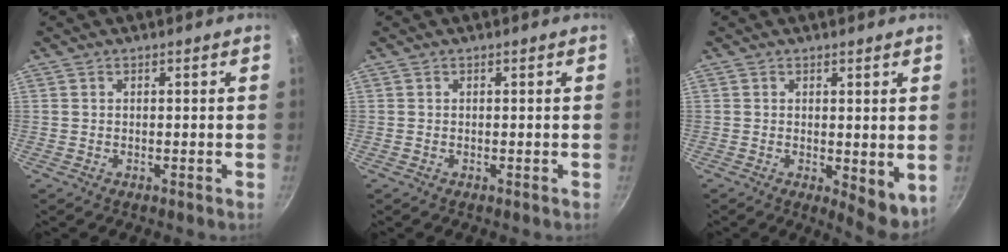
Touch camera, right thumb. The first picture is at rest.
{"total": 0.0}
{"total": 6.3, "force": [0.1, 2.8, 5.7], "torque": [-0.066, -0.014, 0.005]}